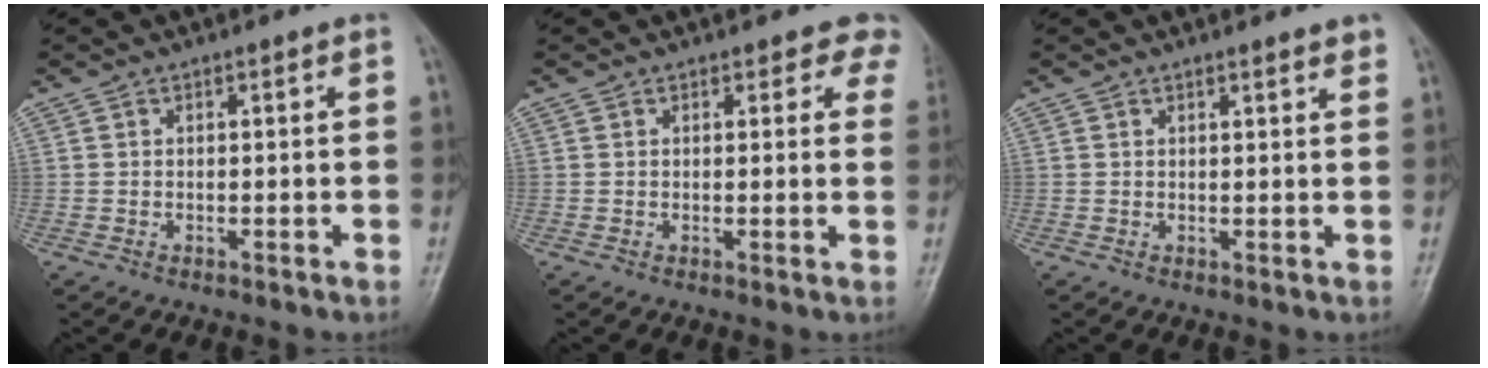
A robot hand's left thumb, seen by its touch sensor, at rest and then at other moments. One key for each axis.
{"total": 5.1, "fx": 4.1, "fy": 2.5, "fz": 1.7, "tx": 0.022, "ty": -0.014, "tz": 0.028}
{"total": 2.2, "fx": 1.9, "fy": 0.3, "fz": 1.2, "tx": -0.008, "ty": -0.007, "tz": 0.021}